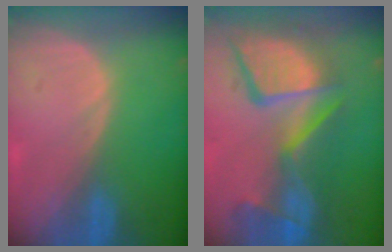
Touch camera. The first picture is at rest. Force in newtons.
{"total": 13.5, "press": 11.1, "slide": 7.7}